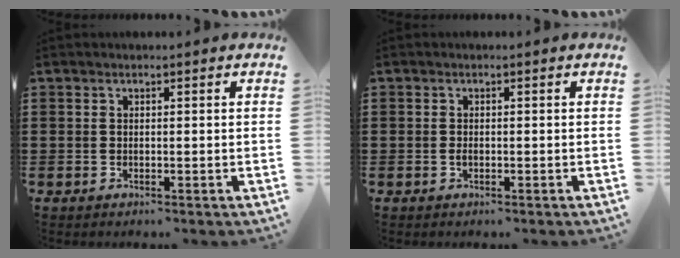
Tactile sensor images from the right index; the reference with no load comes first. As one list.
[{"total": 0.7, "force": [-0.3, 0.2, 0.6], "torque": [-0.013, -0.007, -0.004]}]